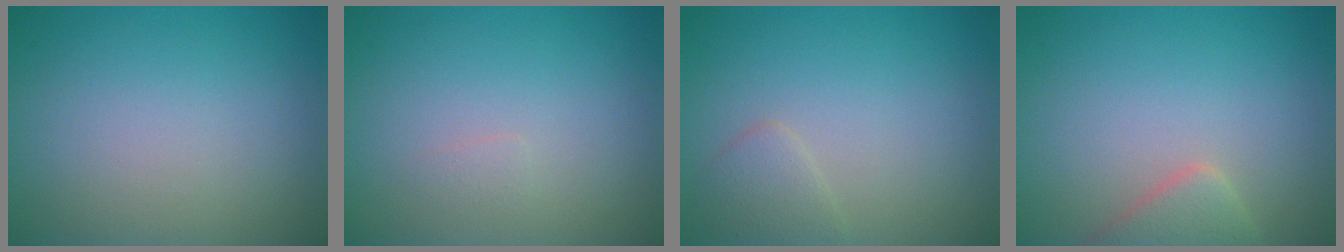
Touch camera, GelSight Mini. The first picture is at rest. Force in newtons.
{"total": 0.6, "press": 0.6, "slide": 0.0}
{"total": 1.6, "press": 1.6, "slide": 0.1}
{"total": 2.8, "press": 2.7, "slide": 0.1}